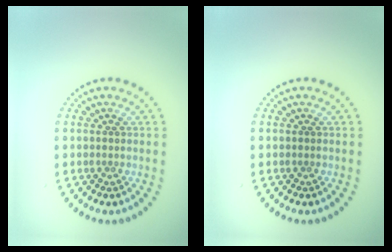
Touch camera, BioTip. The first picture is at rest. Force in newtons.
{"total": 0.0}